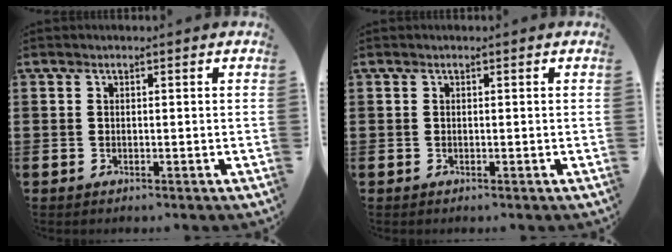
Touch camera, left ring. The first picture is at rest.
{"total": 0.0}